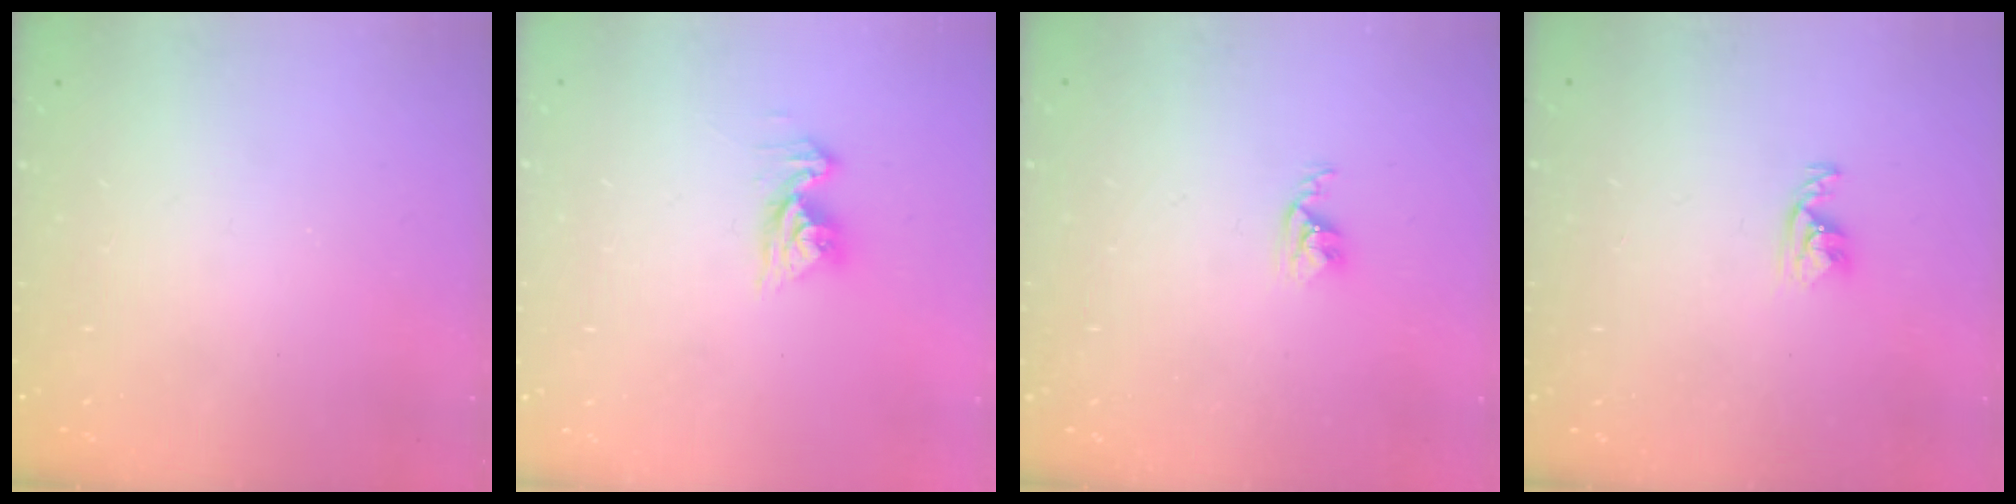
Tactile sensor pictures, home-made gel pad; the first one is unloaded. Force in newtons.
{"total": 9.6, "press": 9.6, "slide": 1.0}
{"total": 2.9, "press": 2.9, "slide": 0.4}
{"total": 3.3, "press": 3.3, "slide": 0.5}